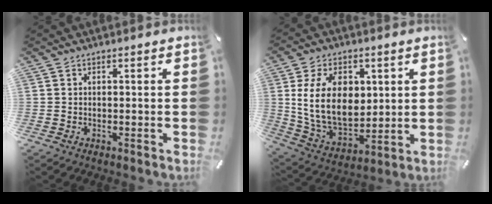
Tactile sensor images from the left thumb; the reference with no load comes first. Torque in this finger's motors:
{"motor_torque": [2.20, 1.99, 1.51, 0.38, 0.74]}